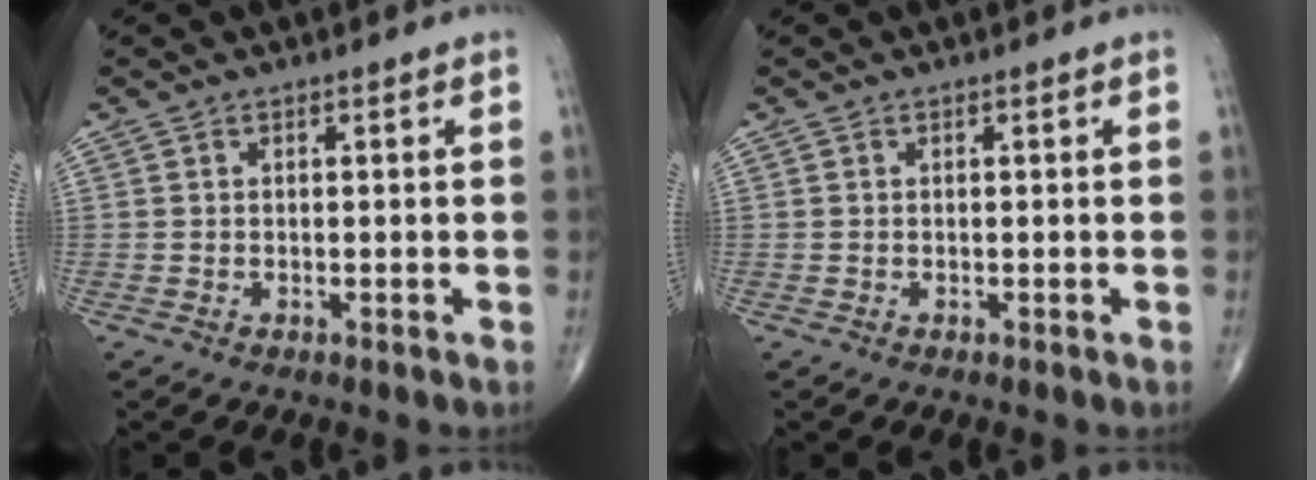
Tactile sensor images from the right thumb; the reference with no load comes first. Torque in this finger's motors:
{"motor_torque": [-0.22, 0.08, -0.01, 0.04, 0.01]}